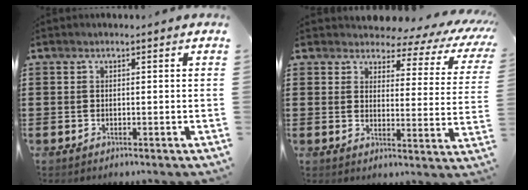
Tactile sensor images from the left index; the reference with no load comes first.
{"total": 3.8, "force": [3.3, 1.5, 1.2], "torque": [-0.030, -0.026, 0.047]}